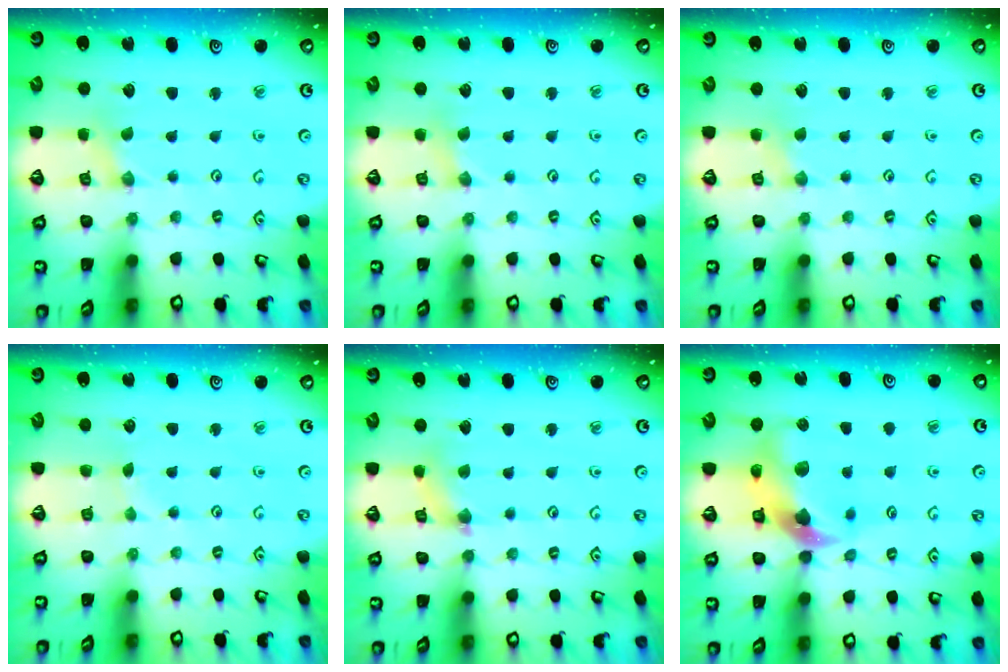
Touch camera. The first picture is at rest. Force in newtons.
{"total": 2.1, "press": 2.0, "slide": 0.3}
{"total": 1.1, "press": 1.1, "slide": 0.2}
{"total": 1.2, "press": 1.2, "slide": 0.2}
{"total": 3.3, "press": 3.3, "slide": 0.3}
{"total": 12.4, "press": 12.3, "slide": 2.0}